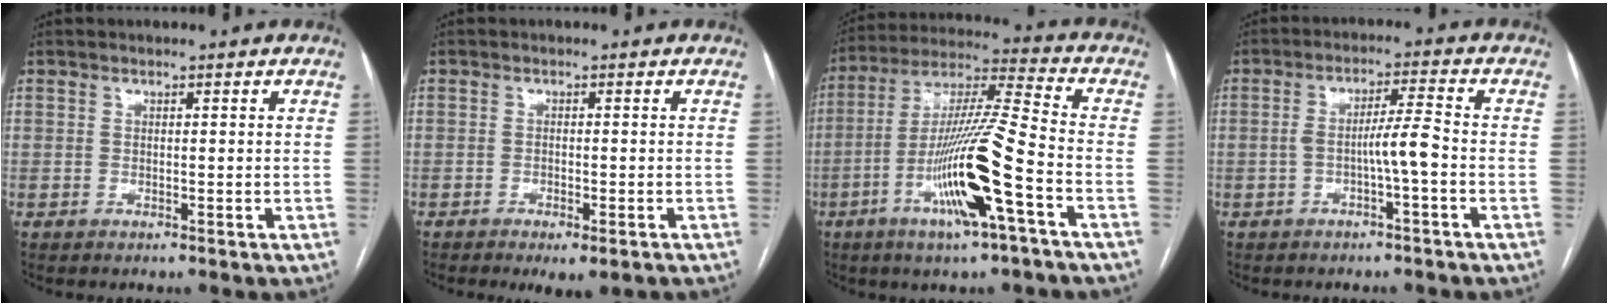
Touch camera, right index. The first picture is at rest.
{"total": 3.8, "force": [-2.5, 1.2, 2.6], "torque": [-0.033, -0.006, -0.033]}
{"total": 16.3, "force": [-6.2, 0.1, 15.1], "torque": [-0.295, -0.005, -0.113]}
{"total": 4.7, "force": [-1.6, -0.2, 4.4], "torque": [-0.076, 0.011, -0.026]}